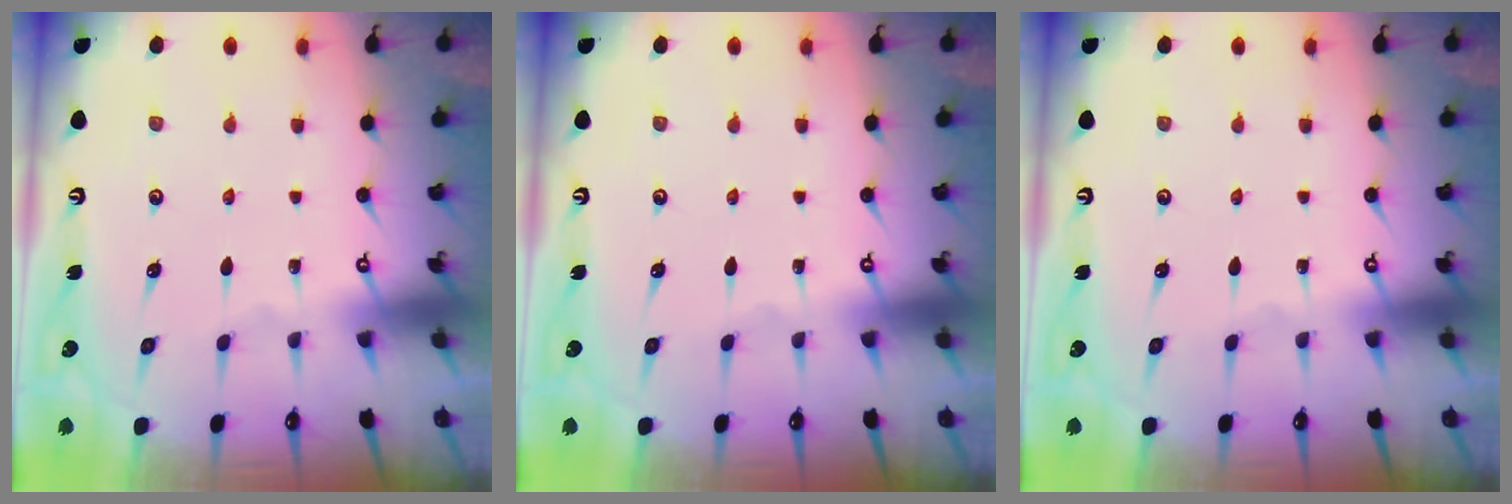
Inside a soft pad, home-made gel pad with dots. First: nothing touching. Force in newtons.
{"total": 0.0}
{"total": 0.0}